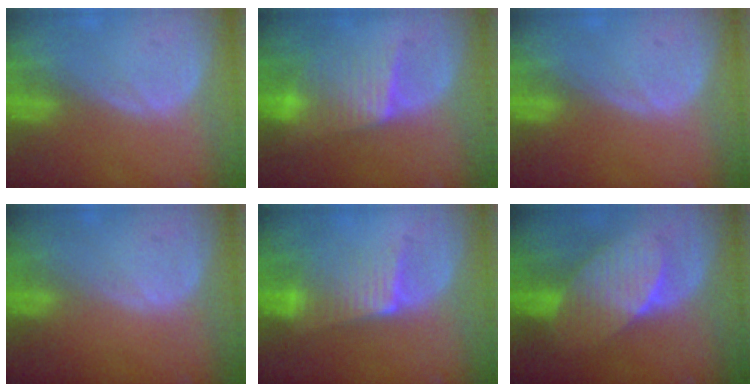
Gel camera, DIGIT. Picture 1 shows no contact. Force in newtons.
{"total": 6.3, "press": 6.2, "slide": 0.8}
{"total": 0.0}
{"total": 0.0}
{"total": 6.5, "press": 5.8, "slide": 2.9}
{"total": 7.2, "press": 7.0, "slide": 1.8}